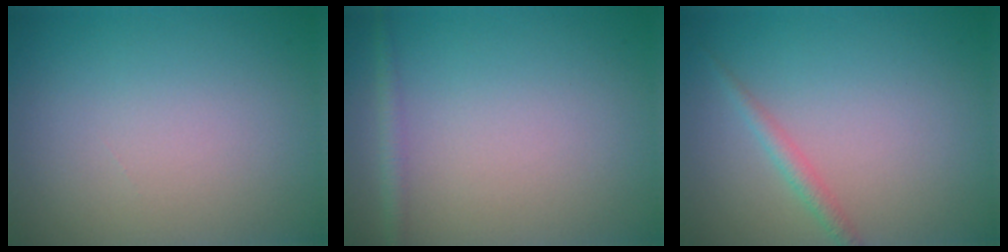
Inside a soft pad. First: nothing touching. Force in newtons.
{"total": 1.3, "press": 1.3, "slide": 0.1}
{"total": 1.4, "press": 1.4, "slide": 0.0}